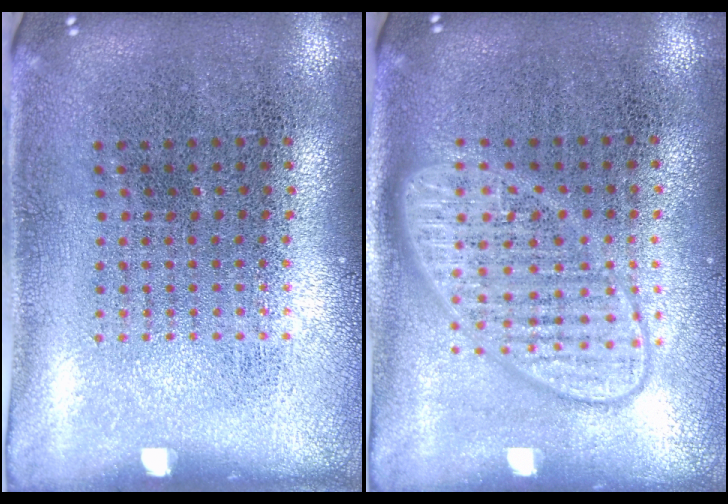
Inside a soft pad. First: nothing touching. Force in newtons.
{"total": 3.1, "press": 3.0, "slide": 0.5}